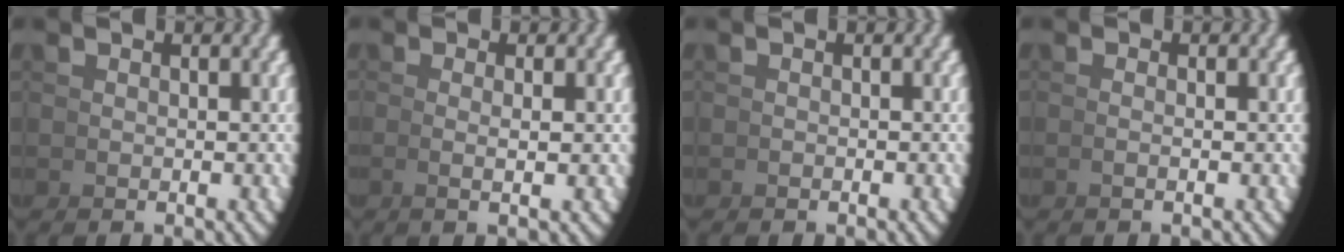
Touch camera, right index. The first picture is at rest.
{"total": 1.9, "force": [0.1, -0.8, 1.7], "torque": [-0.033, 0.000, 0.004]}
{"total": 0.9, "force": [-0.4, -0.7, -0.3], "torque": [0.007, 0.001, -0.009]}
{"total": 1.1, "force": [-0.4, -0.9, 0.5], "torque": [-0.012, 0.005, -0.007]}